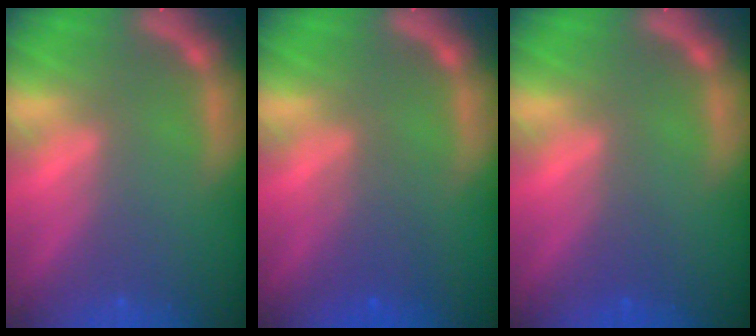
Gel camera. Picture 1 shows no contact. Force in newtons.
{"total": 2.5}
{"total": 1.0}